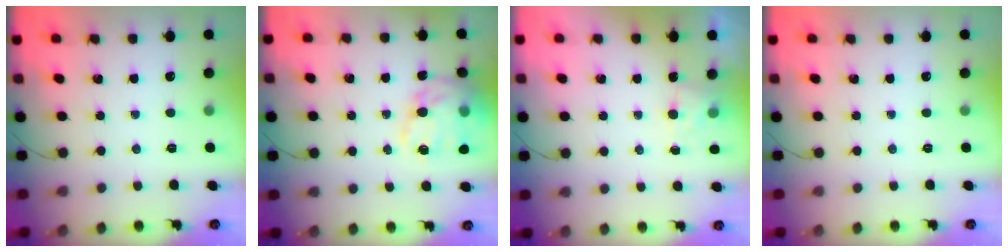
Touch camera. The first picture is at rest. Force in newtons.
{"total": 17.0, "press": 16.6, "slide": 3.4}
{"total": 4.0, "press": 3.8, "slide": 1.2}
{"total": 0.0}